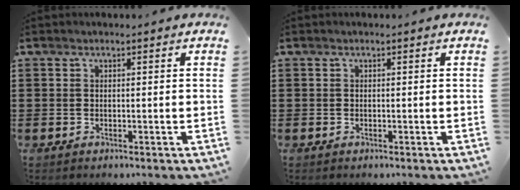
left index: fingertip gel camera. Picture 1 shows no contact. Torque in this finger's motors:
{"motor_torque": [0.00, 0.00, 0.00, -0.01]}